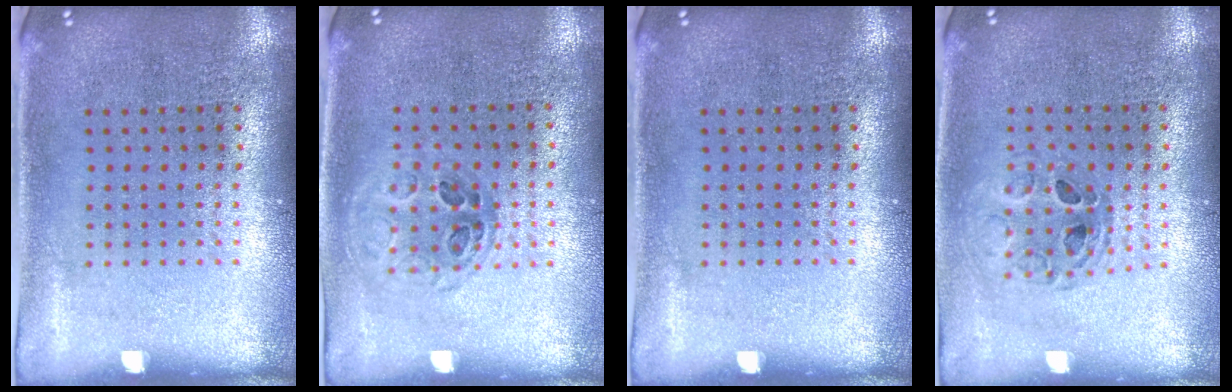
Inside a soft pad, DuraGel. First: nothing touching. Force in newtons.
{"total": 0.9, "press": 0.9, "slide": 0.2}
{"total": 0.0}
{"total": 0.5, "press": 0.4, "slide": 0.2}